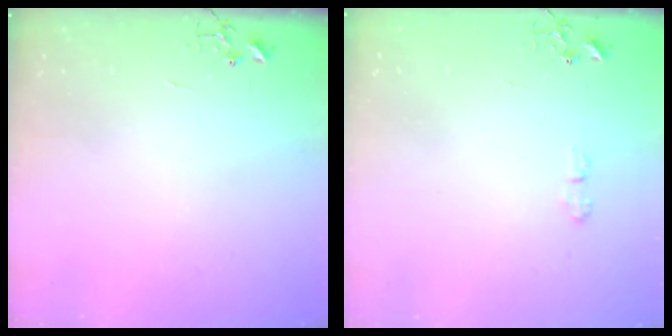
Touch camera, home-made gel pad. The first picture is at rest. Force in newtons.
{"total": 6.4, "press": 6.4, "slide": 0.9}